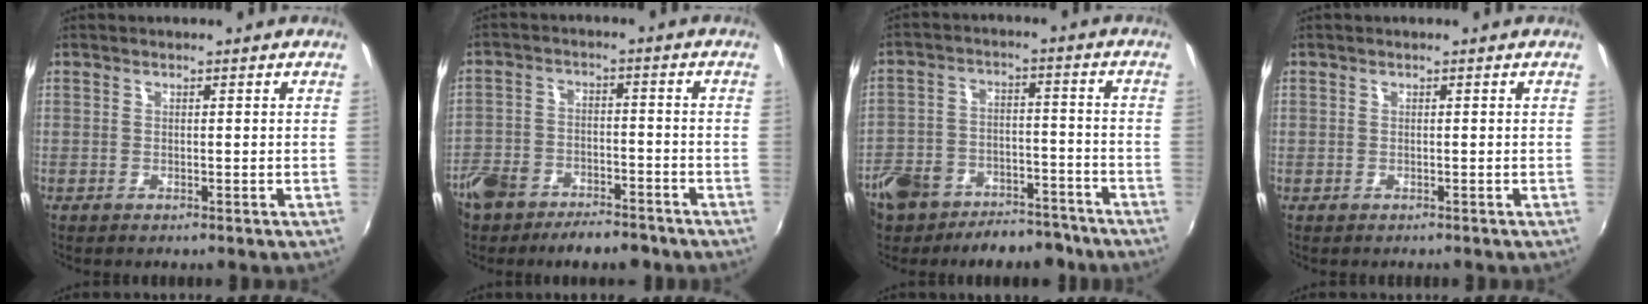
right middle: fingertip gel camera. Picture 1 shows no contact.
{"total": 12.3, "force": [-8.9, 6.7, 5.2], "torque": [-0.136, 0.005, -0.140]}
{"total": 17.3, "force": [-12.5, 9.7, 7.1], "torque": [-0.177, 0.018, -0.178]}
{"total": 1.0, "force": [-0.5, 0.9, -0.1], "torque": [-0.002, 0.001, -0.006]}